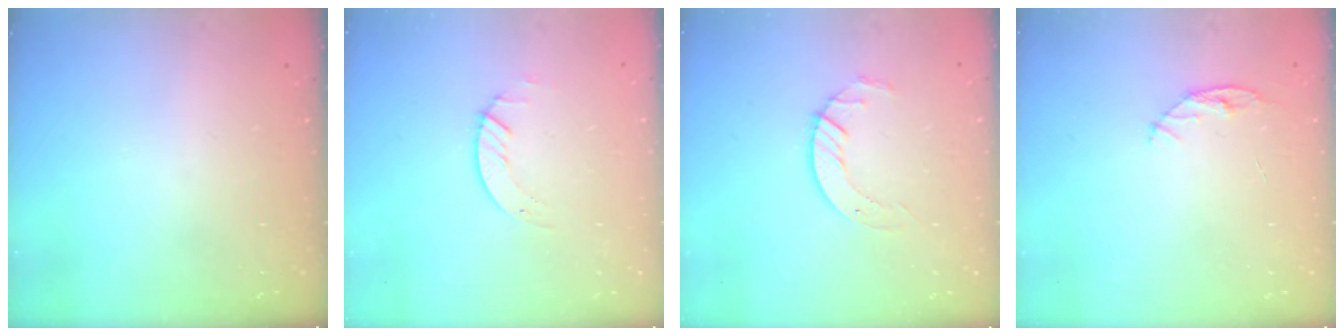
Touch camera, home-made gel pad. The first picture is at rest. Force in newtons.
{"total": 1.2, "press": 1.1, "slide": 0.2}
{"total": 5.7, "press": 5.7, "slide": 0.4}
{"total": 4.8, "press": 4.8, "slide": 0.5}